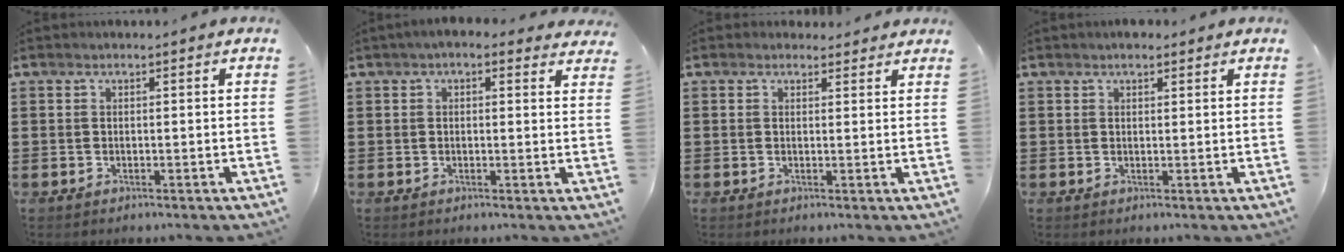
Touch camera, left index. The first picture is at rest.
{"total": 2.3, "force": [1.4, 1.1, 1.4], "torque": [-0.032, 0.007, 0.023]}
{"total": 1.6, "force": [1.4, 0.8, 0.2], "torque": [0.001, 0.003, 0.025]}
{"total": 1.6, "force": [1.3, 0.5, 0.7], "torque": [-0.016, 0.003, 0.023]}